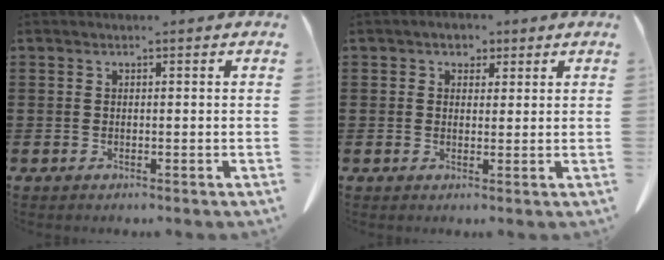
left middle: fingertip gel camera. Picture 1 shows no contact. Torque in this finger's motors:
{"motor_torque": [-0.37, 0.33, -0.06, -0.03]}